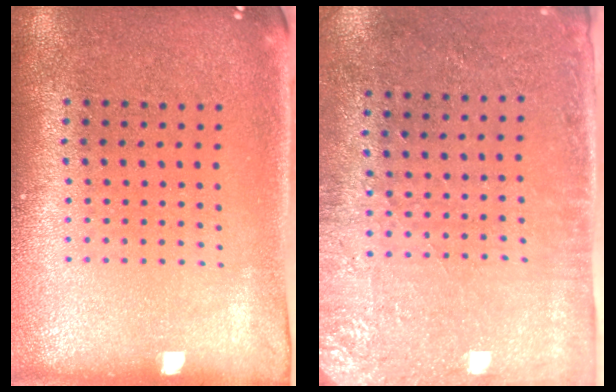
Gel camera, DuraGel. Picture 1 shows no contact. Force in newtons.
{"total": 2.8, "press": 2.3, "slide": 1.6}